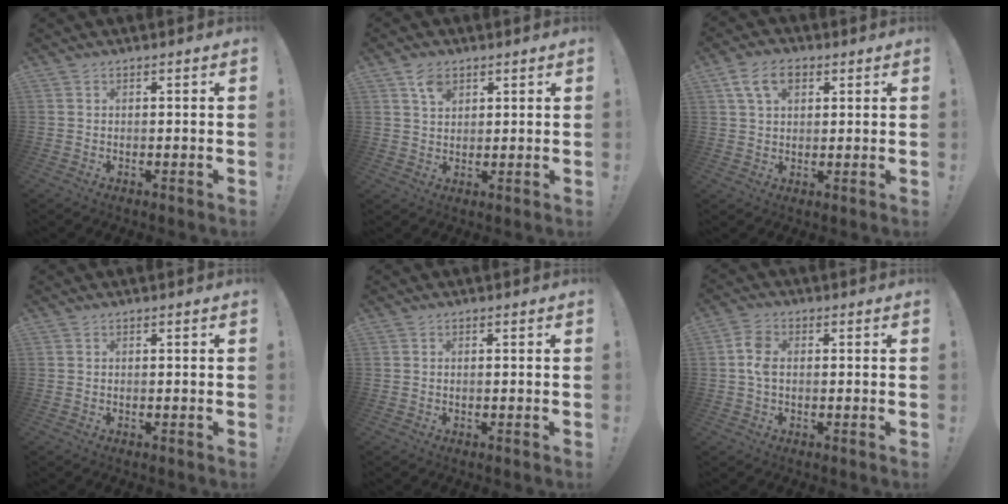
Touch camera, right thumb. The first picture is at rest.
{"total": 5.1, "force": [3.0, 3.1, 2.6], "torque": [-0.040, -0.011, 0.054]}
{"total": 8.3, "force": [3.6, 5.1, 5.5], "torque": [-0.099, 0.008, 0.069]}
{"total": 0.0}
{"total": 0.0}
{"total": 5.9, "force": [0.3, 3.7, 4.5], "torque": [-0.083, 0.012, 0.009]}